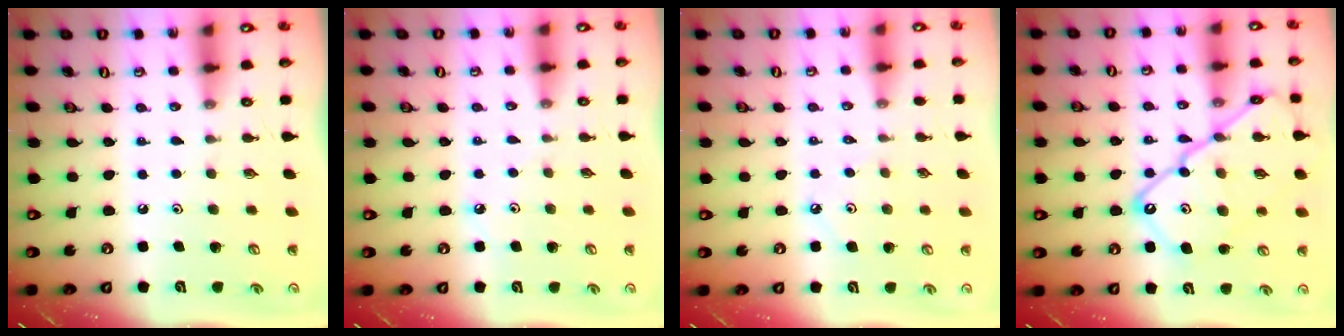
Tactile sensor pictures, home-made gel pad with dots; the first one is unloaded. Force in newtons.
{"total": 3.0, "press": 2.9, "slide": 0.4}
{"total": 3.8, "press": 3.8, "slide": 0.7}
{"total": 19.1, "press": 19.0, "slide": 1.8}